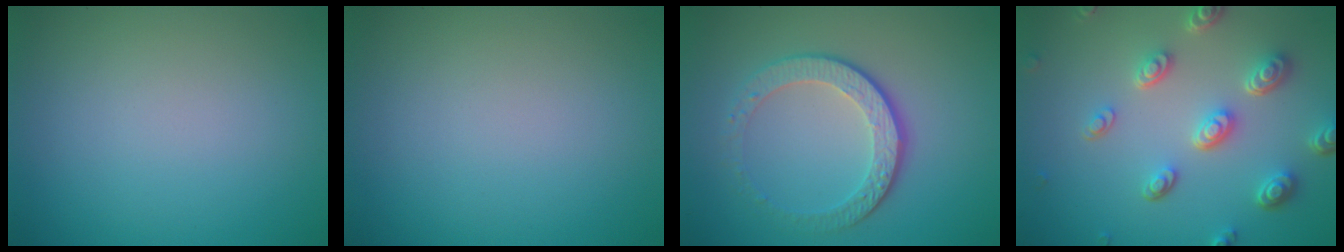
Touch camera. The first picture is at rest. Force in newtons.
{"total": 0.0}
{"total": 4.4, "press": 3.2, "slide": 2.9}
{"total": 5.2, "press": 3.9, "slide": 3.5}